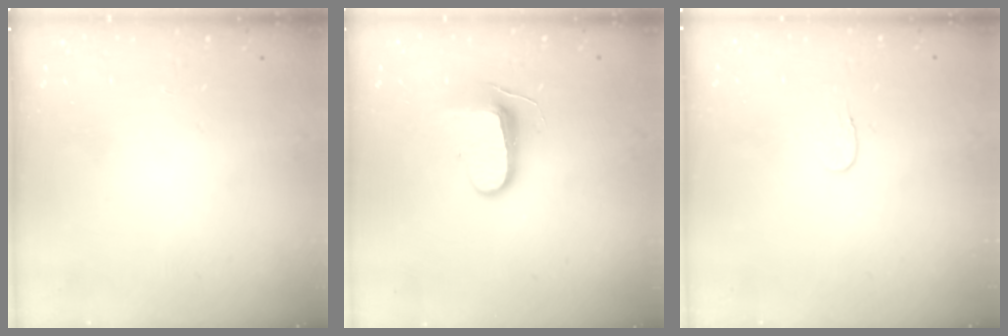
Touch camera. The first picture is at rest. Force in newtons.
{"total": 8.7, "press": 8.7, "slide": 0.9}
{"total": 3.9, "press": 3.8, "slide": 0.4}